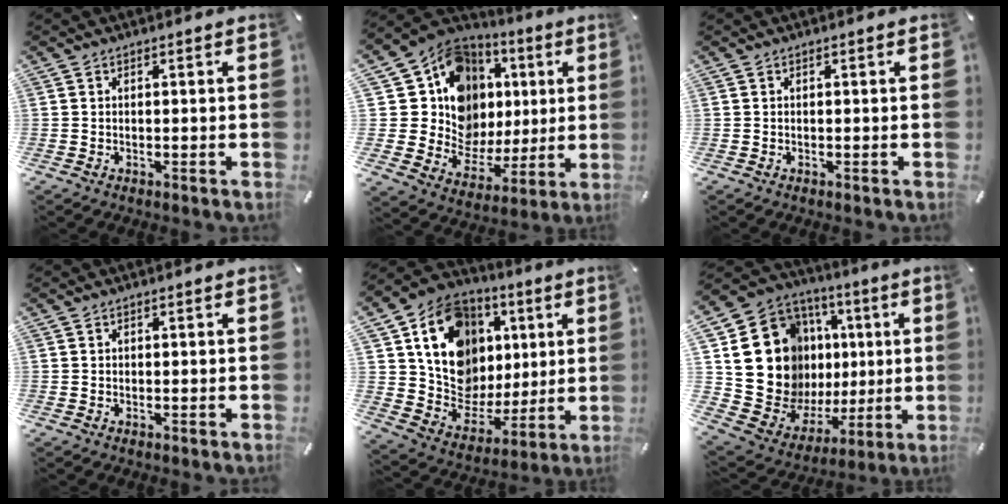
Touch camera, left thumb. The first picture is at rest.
{"total": 14.5, "force": [4.8, 12.8, 4.7], "torque": [-0.079, -0.053, 0.110]}
{"total": 0.0}
{"total": 0.0}
{"total": 17.4, "force": [5.5, 14.6, 7.7], "torque": [-0.131, -0.031, 0.116]}
{"total": 20.1, "force": [4.3, 17.0, 9.8], "torque": [-0.167, -0.045, 0.108]}